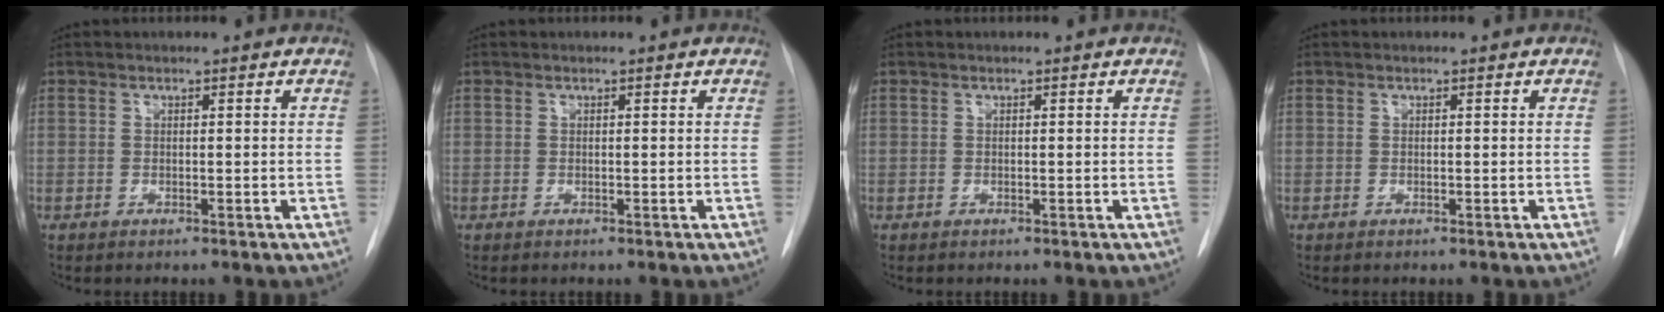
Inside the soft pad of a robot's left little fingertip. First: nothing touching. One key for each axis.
{"total": 0.0}
{"total": 0.0}
{"total": 0.0}